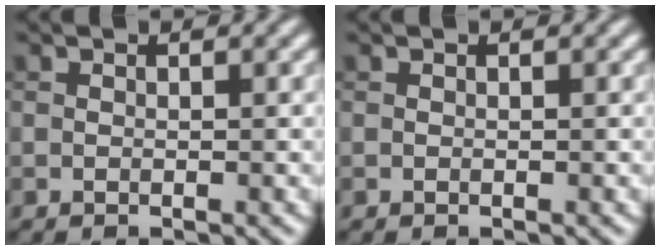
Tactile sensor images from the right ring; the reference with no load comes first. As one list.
[{"total": 0.0}]